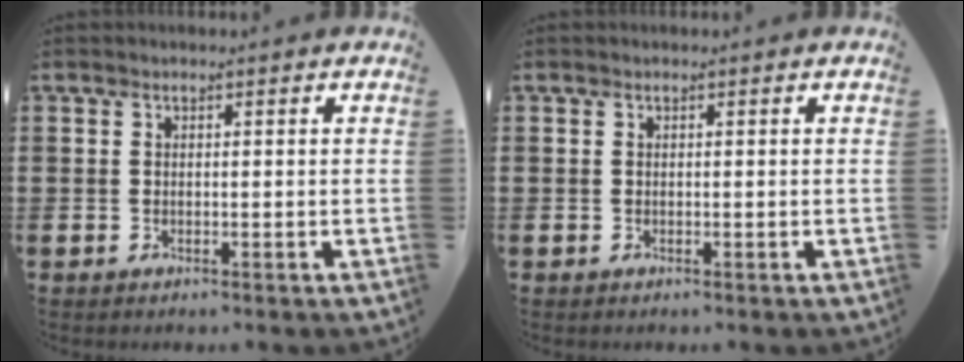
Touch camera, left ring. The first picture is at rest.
{"total": 0.0}